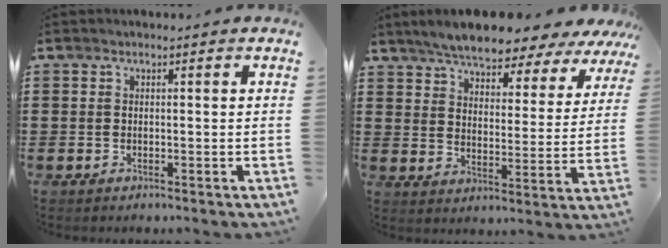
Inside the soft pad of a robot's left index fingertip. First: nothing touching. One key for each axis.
{"total": 6.2, "fx": 5.9, "fy": 0.5, "fz": 1.7, "tx": -0.064, "ty": -0.036, "tz": 0.102}